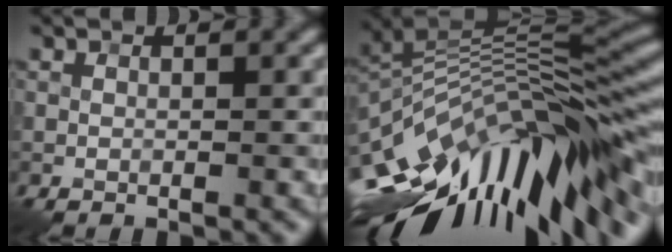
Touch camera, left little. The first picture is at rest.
{"total": 15.5, "force": [-5.6, 5.1, 13.5], "torque": [-0.235, 0.016, -0.105]}